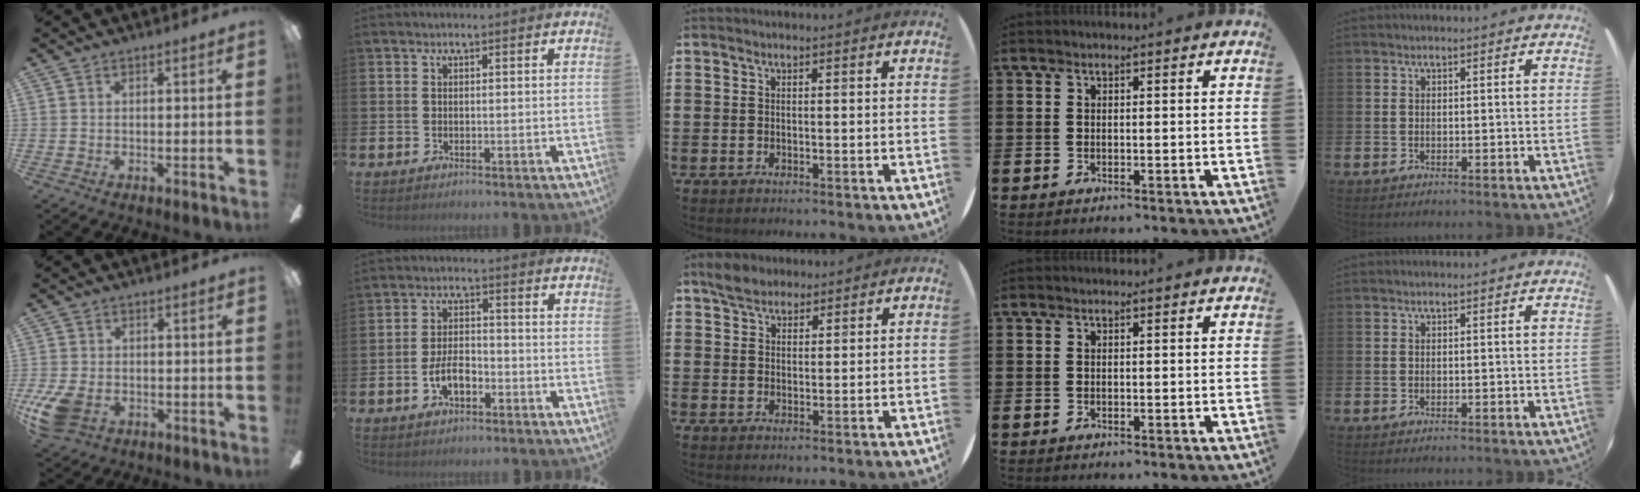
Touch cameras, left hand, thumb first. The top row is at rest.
{"thumb": {"total": 8.4, "force": [-3.2, 5.5, 5.5], "torque": [-0.134, 0.003, -0.057]}, "index": {"total": 4.4, "force": [-1.9, 2.3, 3.2], "torque": [-0.054, 0.007, -0.035]}, "middle": {"total": 3.4, "force": [3.0, 1.6, 0.6], "torque": [-0.012, 0.003, 0.056]}}